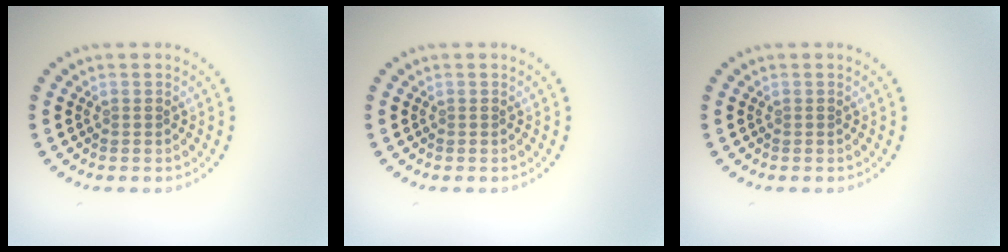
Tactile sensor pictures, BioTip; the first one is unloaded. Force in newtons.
{"total": 0.0}
{"total": 0.0}